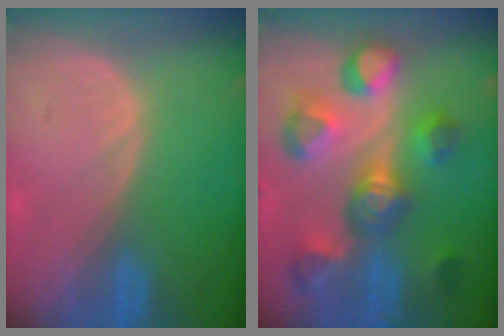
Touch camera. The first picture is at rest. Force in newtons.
{"total": 10.9, "press": 10.0, "slide": 4.4}